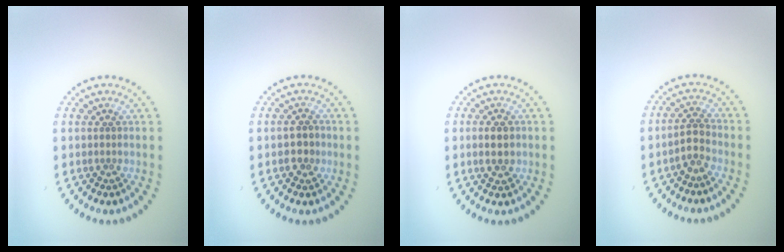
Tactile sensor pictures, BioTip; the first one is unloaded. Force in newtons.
{"total": 1.9, "press": 1.9, "slide": 0.2}
{"total": 2.4, "press": 2.4, "slide": 0.1}
{"total": 1.8, "press": 1.5, "slide": 1.0}